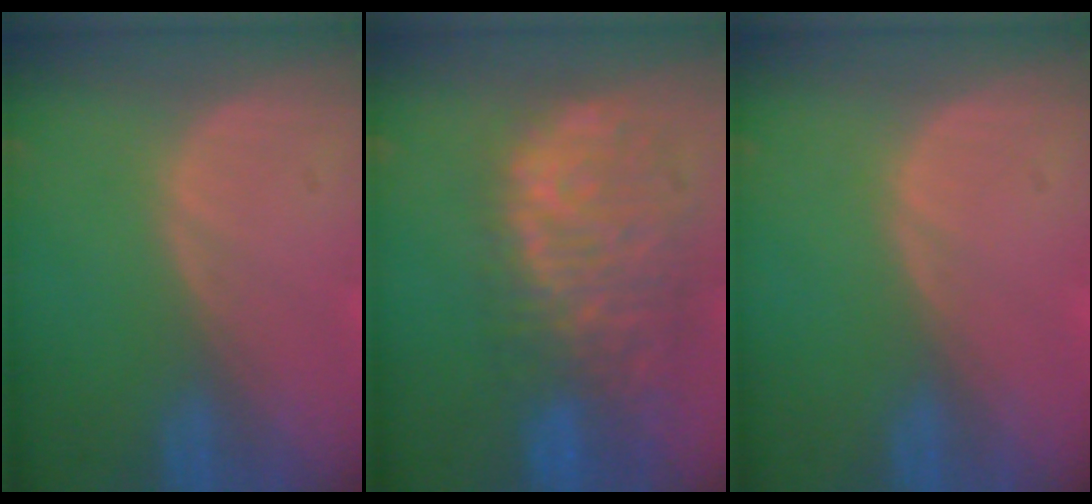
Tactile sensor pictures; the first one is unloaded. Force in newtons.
{"total": 11.8, "press": 9.8, "slide": 6.6}
{"total": 0.0}